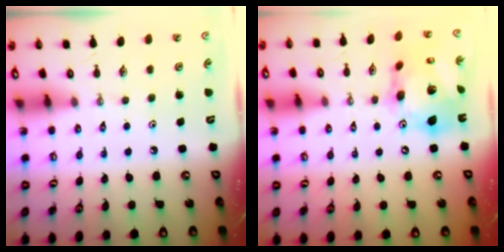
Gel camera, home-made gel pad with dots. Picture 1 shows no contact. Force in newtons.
{"total": 18.8, "press": 18.6, "slide": 2.1}